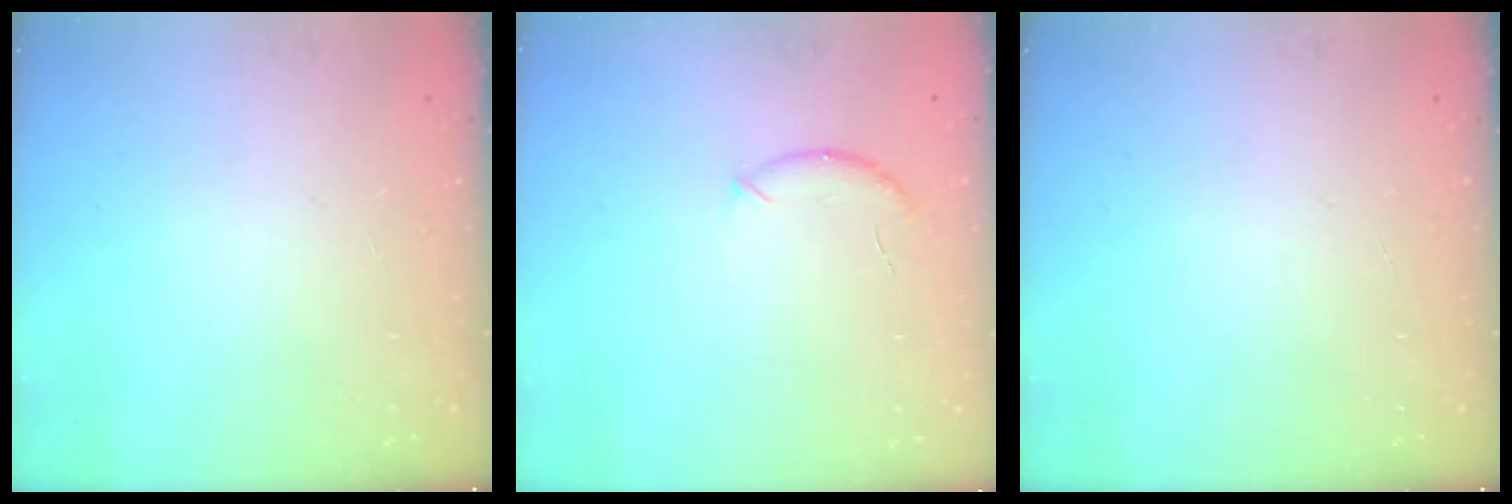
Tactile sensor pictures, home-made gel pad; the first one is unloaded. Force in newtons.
{"total": 6.5, "press": 6.5, "slide": 1.0}
{"total": 0.0}